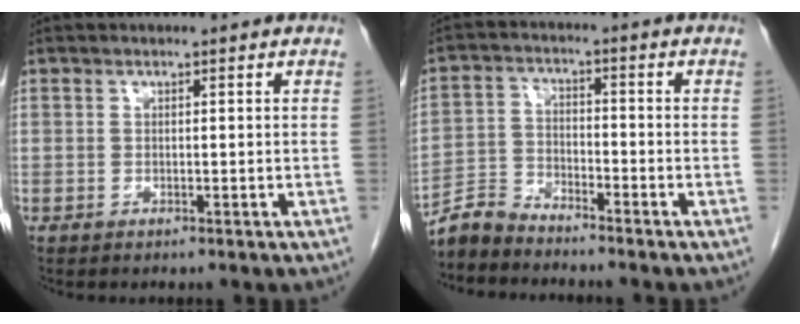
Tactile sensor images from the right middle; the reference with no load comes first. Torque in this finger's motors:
{"motor_torque": [0.18, -0.15, 0.07, 0.01]}